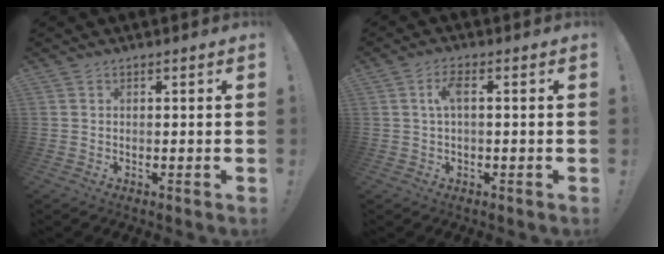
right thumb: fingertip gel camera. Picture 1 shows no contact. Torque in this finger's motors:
{"motor_torque": [0.05, 0.02, 0.71, -0.80, 0.23]}